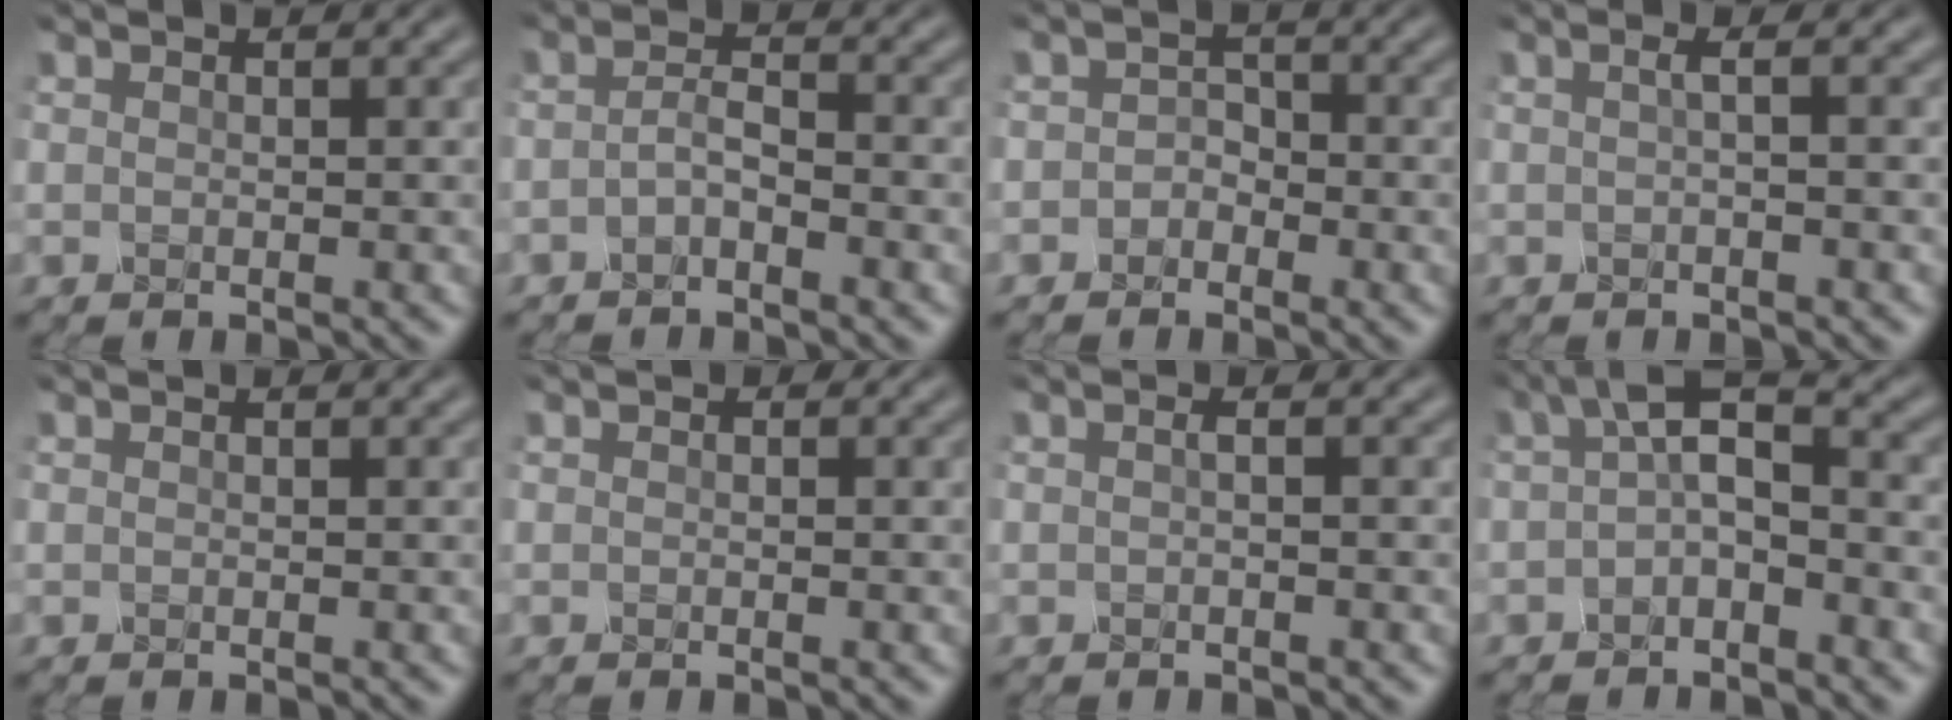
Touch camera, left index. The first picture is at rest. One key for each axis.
{"total": 1.8, "fx": -1.4, "fy": 0.4, "fz": 1.1, "tx": -0.026, "ty": 0.006, "tz": -0.032}
{"total": 1.6, "fx": -1.2, "fy": 1.1, "fz": 0.4, "tx": -0.003, "ty": 0.003, "tz": -0.027}
{"total": 1.3, "fx": -0.3, "fy": 0.2, "fz": 1.2, "tx": -0.022, "ty": 0.004, "tz": -0.013}
{"total": 0.0}
{"total": 0.5, "fx": 0.1, "fy": 0.5, "fz": 0.1, "tx": -0.003, "ty": 0.000, "tz": -0.005}
{"total": 0.7, "fx": -0.3, "fy": 0.0, "fz": 0.6, "tx": -0.014, "ty": 0.005, "tz": -0.009}
{"total": 3.9, "fx": -0.5, "fy": 1.7, "fz": 3.5, "tx": -0.061, "ty": 0.015, "tz": -0.020}